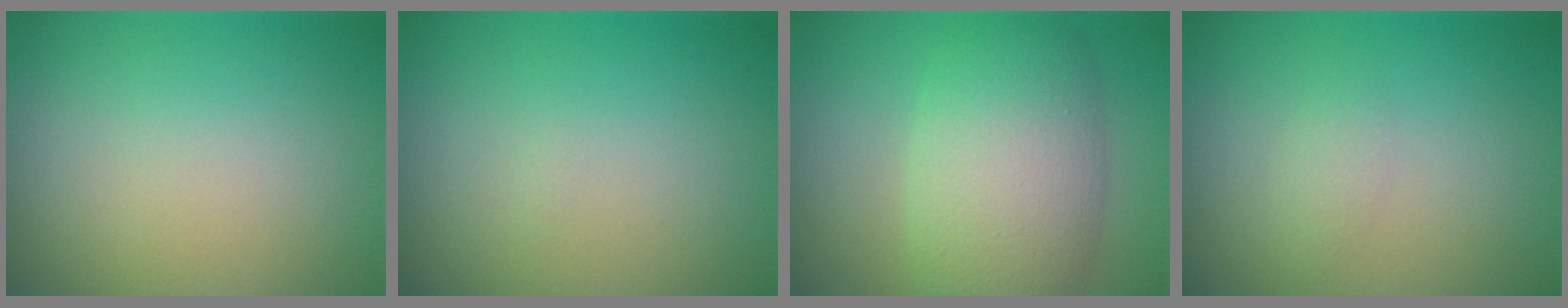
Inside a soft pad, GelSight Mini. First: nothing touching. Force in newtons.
{"total": 0.0}
{"total": 8.1, "press": 8.1, "slide": 0.3}
{"total": 1.0, "press": 1.0, "slide": 0.1}